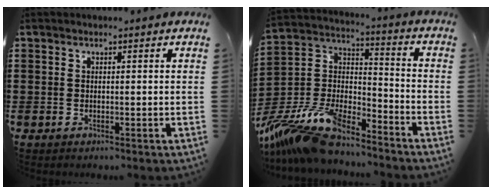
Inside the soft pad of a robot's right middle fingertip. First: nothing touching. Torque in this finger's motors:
{"motor_torque": [1.52, -0.60, 0.39, 0.21]}